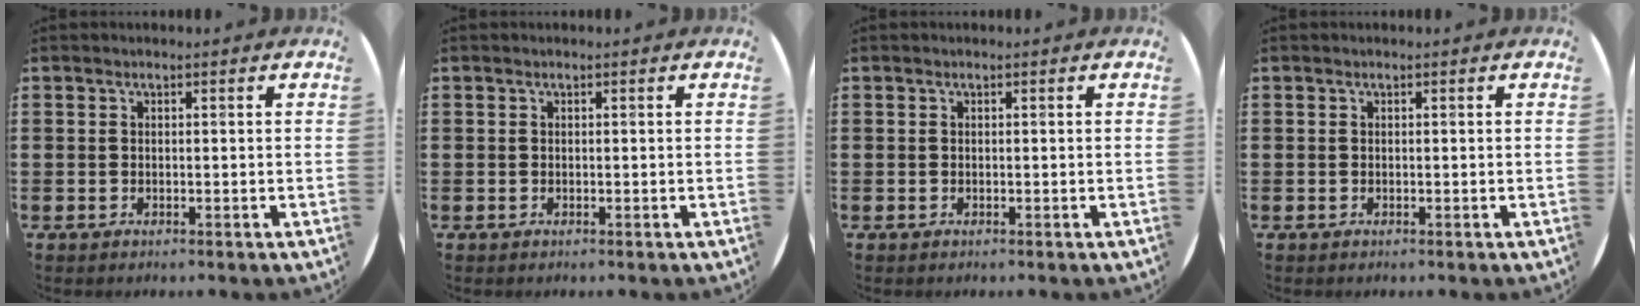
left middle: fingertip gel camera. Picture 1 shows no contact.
{"total": 0.0}
{"total": 0.0}
{"total": 0.0}